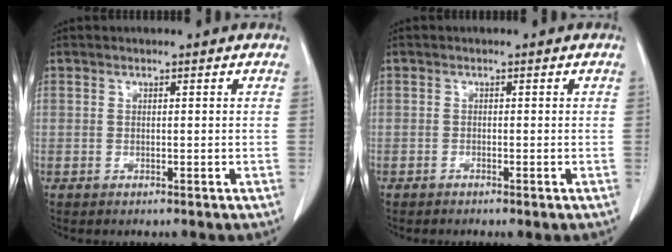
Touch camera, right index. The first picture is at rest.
{"total": 0.0}